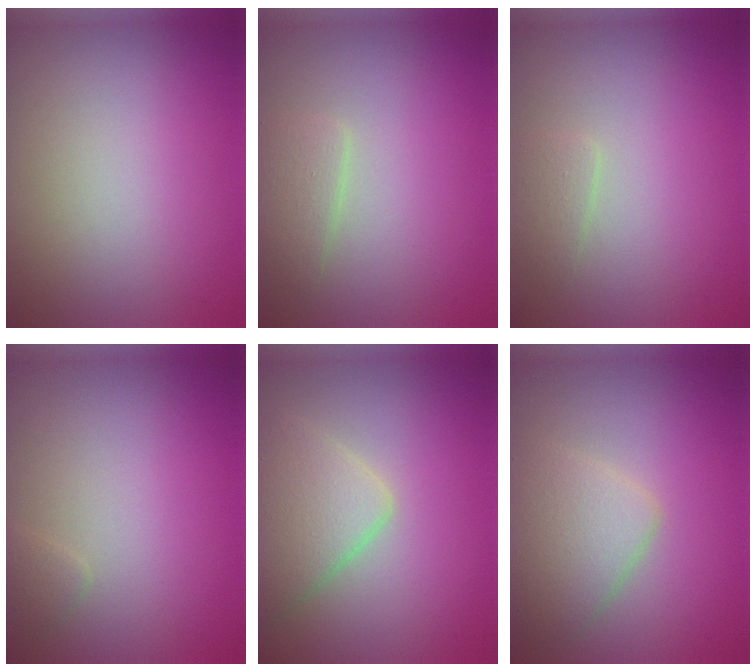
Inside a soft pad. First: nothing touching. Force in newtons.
{"total": 1.8, "press": 1.8, "slide": 0.0}
{"total": 1.0, "press": 1.0, "slide": 0.1}
{"total": 0.8, "press": 0.8, "slide": 0.0}
{"total": 4.4, "press": 4.4, "slide": 0.2}
{"total": 4.2, "press": 4.2, "slide": 0.0}